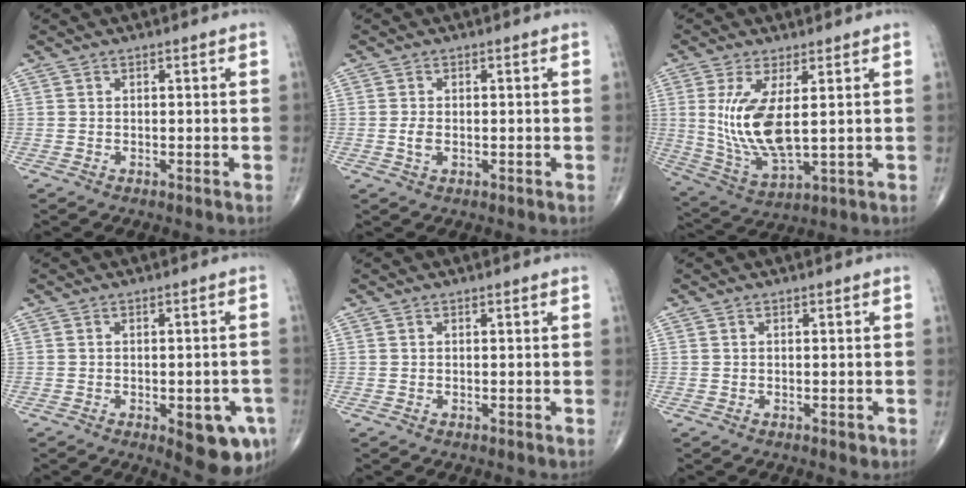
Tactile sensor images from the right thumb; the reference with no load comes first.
{"total": 2.0, "force": [-0.2, 1.1, 1.6], "torque": [-0.035, -0.002, -0.005]}
{"total": 12.2, "force": [1.8, 4.6, 11.2], "torque": [-0.235, -0.025, 0.051]}
{"total": 9.8, "force": [-3.8, 3.7, 8.2], "torque": [-0.078, 0.004, -0.037]}
{"total": 0.0}
{"total": 0.8, "force": [-0.3, 0.4, 0.6], "torque": [-0.008, -0.002, -0.003]}